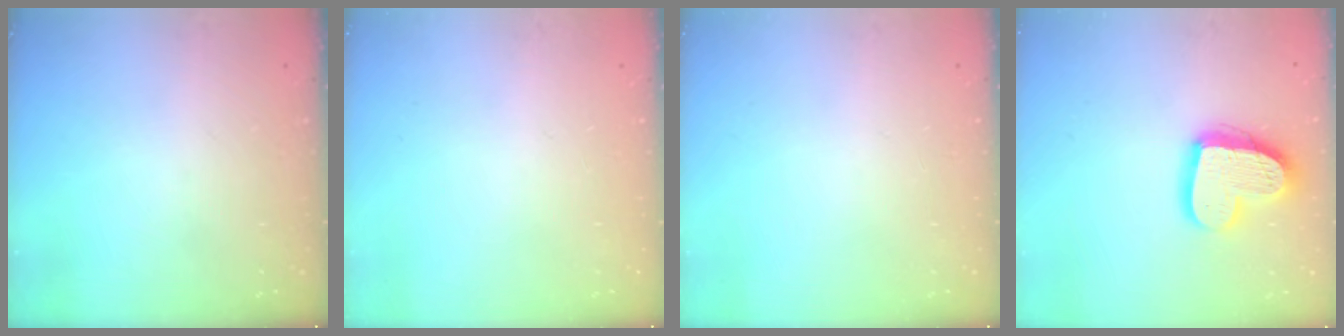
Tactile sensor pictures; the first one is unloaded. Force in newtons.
{"total": 0.0}
{"total": 0.0}
{"total": 17.2, "press": 17.1, "slide": 1.5}